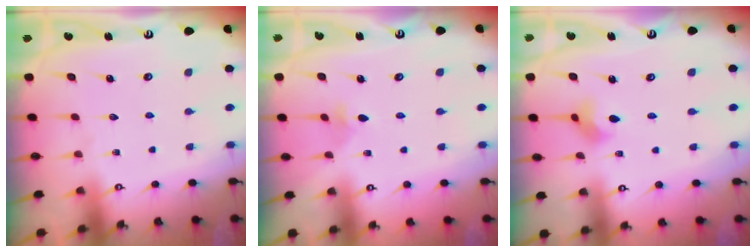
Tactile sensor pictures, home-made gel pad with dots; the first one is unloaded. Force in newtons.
{"total": 2.3, "press": 2.3, "slide": 0.4}
{"total": 5.9, "press": 5.6, "slide": 1.6}